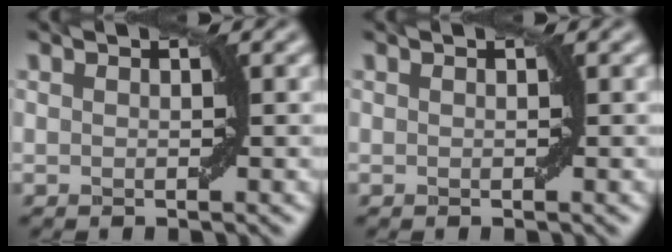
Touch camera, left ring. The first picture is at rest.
{"total": 0.0}